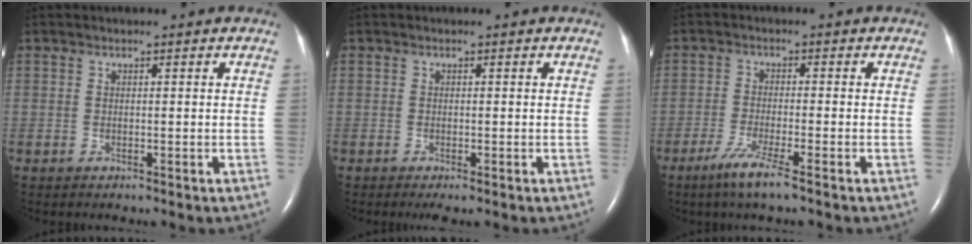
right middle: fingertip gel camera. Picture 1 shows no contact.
{"total": 1.4, "force": [-1.0, 0.2, 1.0], "torque": [-0.017, -0.006, -0.014]}
{"total": 4.9, "force": [-3.2, -0.2, 3.7], "torque": [-0.081, -0.014, -0.065]}